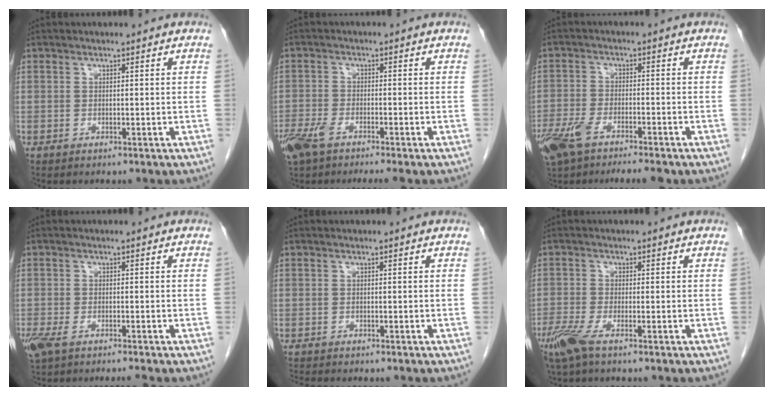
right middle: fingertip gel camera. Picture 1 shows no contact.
{"total": 6.9, "force": [-4.9, 1.5, 4.6], "torque": [-0.088, -0.010, -0.089]}
{"total": 10.9, "force": [-7.9, 2.9, 7.0], "torque": [-0.132, -0.009, -0.130]}
{"total": 5.6, "force": [-4.1, 1.3, 3.6], "torque": [-0.070, -0.008, -0.073]}
{"total": 2.6, "force": [-2.4, 0.2, 1.0], "torque": [-0.020, -0.006, -0.034]}
{"total": 4.4, "force": [-2.9, 0.6, 3.3], "torque": [-0.077, -0.013, -0.063]}